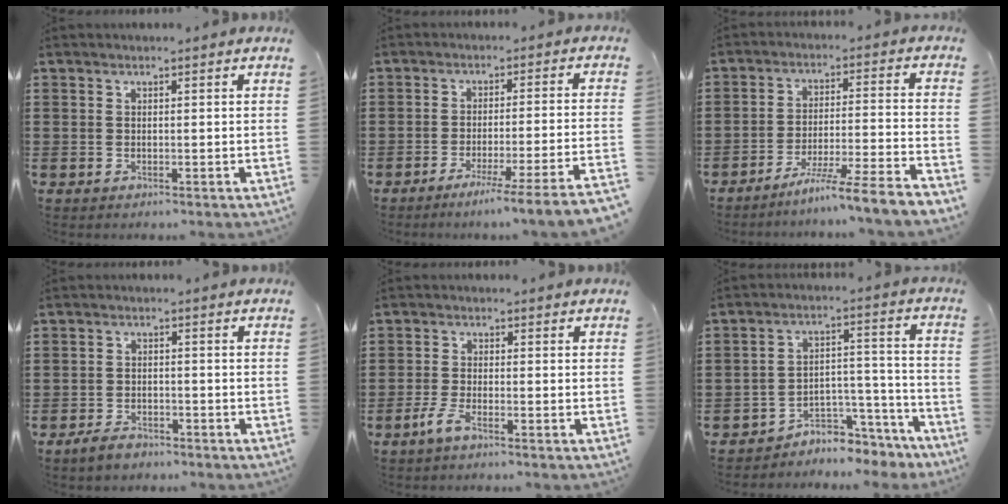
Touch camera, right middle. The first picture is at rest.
{"total": 5.5, "force": [-4.4, -1.2, 3.1], "torque": [-0.046, -0.030, -0.084]}
{"total": 7.4, "force": [-6.6, -1.3, 3.2], "torque": [-0.051, -0.017, -0.128]}
{"total": 2.8, "force": [-2.5, 1.1, 0.6], "torque": [-0.013, 0.006, -0.050]}
{"total": 3.3, "force": [-2.2, 0.7, 2.4], "torque": [-0.067, -0.009, -0.049]}
{"total": 5.1, "force": [-4.8, 1.8, 0.8], "torque": [-0.018, 0.011, -0.094]}